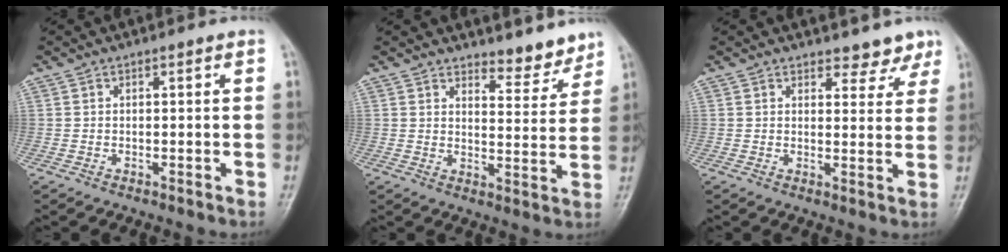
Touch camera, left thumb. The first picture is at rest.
{"total": 5.9, "force": [5.4, 1.8, 1.5], "torque": [-0.001, -0.053, 0.081]}
{"total": 4.6, "force": [4.0, 2.2, 0.6], "torque": [0.022, -0.030, 0.041]}